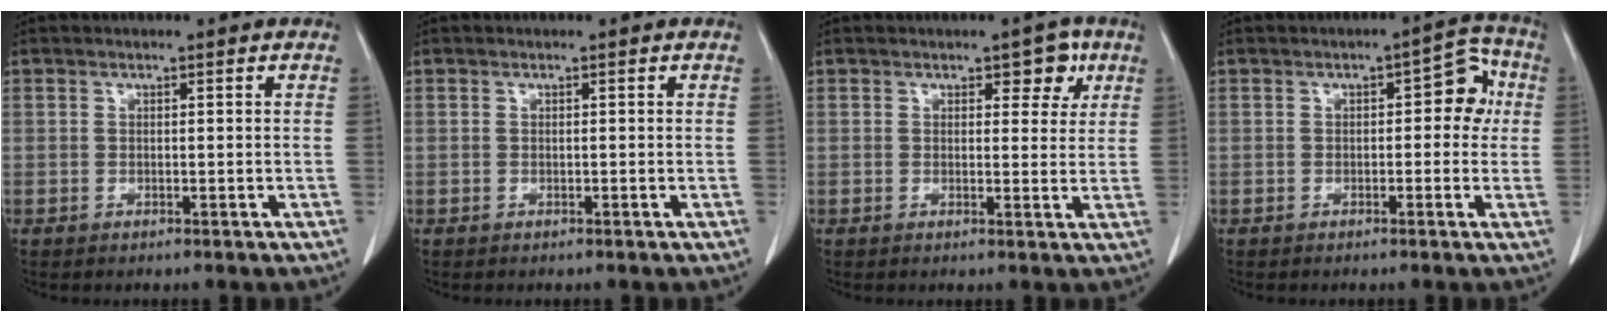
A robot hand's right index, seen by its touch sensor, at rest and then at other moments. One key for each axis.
{"total": 0.0}
{"total": 3.7, "fx": 1.9, "fy": 2.1, "fz": 2.4, "tx": -0.018, "ty": 0.004, "tz": 0.022}
{"total": 5.6, "fx": 0.5, "fy": 2.8, "fz": 4.8, "tx": -0.044, "ty": 0.029, "tz": 0.001}